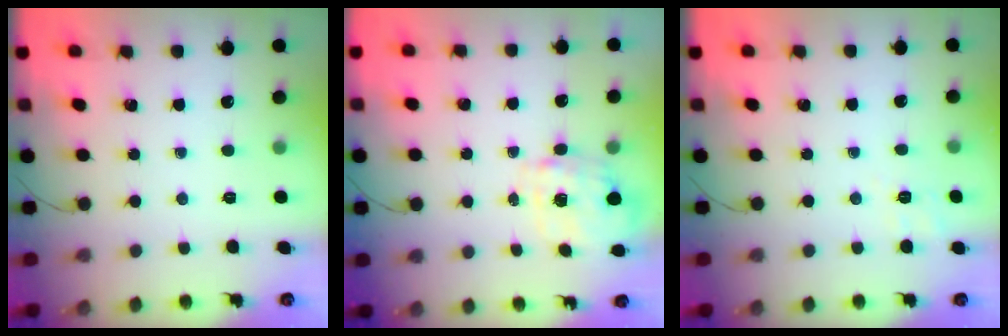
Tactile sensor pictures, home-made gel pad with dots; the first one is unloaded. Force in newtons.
{"total": 3.8, "press": 3.8, "slide": 0.8}
{"total": 2.3, "press": 1.4, "slide": 1.9}